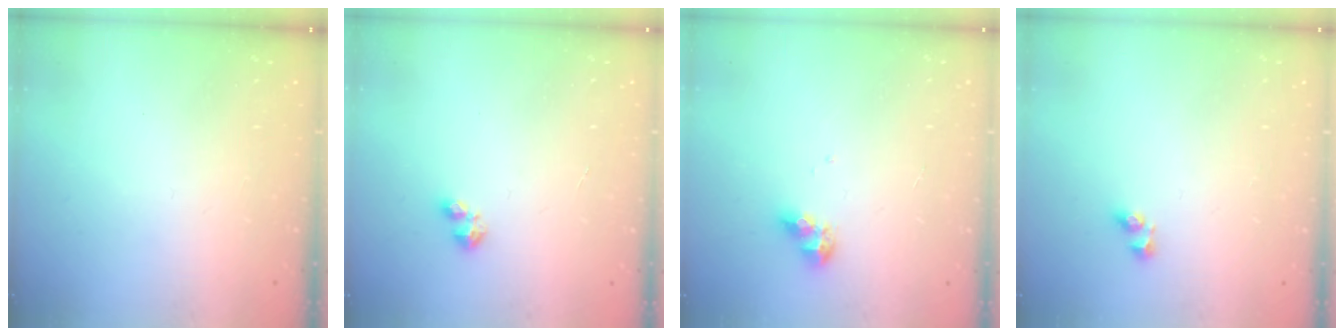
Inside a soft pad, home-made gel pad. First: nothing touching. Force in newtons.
{"total": 1.9, "press": 1.9, "slide": 0.4}
{"total": 7.4, "press": 7.4, "slide": 0.9}
{"total": 4.0, "press": 4.0, "slide": 0.3}